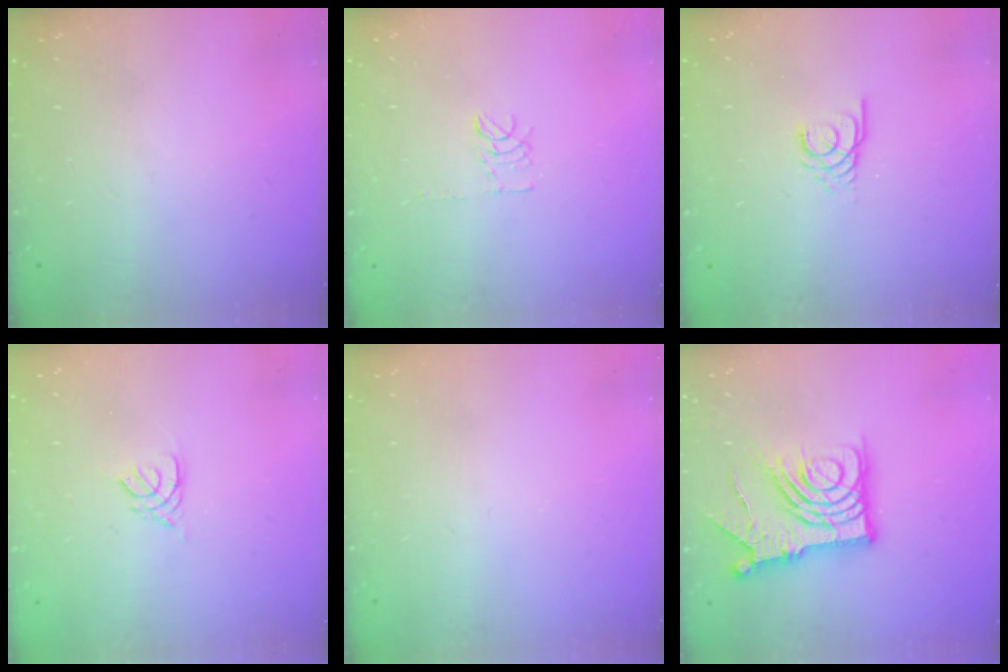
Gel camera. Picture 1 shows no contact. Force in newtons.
{"total": 5.3, "press": 5.3, "slide": 0.3}
{"total": 3.0, "press": 3.0, "slide": 0.3}
{"total": 2.8, "press": 2.7, "slide": 0.5}
{"total": 0.0}
{"total": 15.4, "press": 15.3, "slide": 2.0}